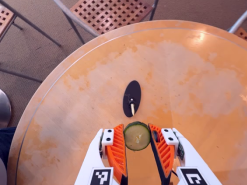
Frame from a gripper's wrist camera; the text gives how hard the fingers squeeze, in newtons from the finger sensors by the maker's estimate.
{"total": 8.0, "left": 7.9, "right": 8.2}